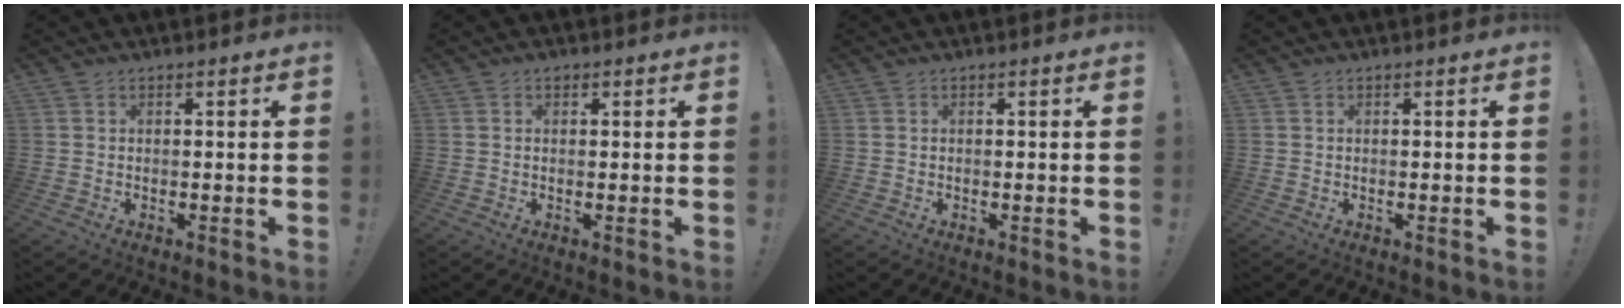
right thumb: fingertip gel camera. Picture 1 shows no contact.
{"total": 0.6, "force": [0.4, 0.4, 0.2], "torque": [-0.002, 0.001, 0.006]}
{"total": 0.0}
{"total": 0.0}